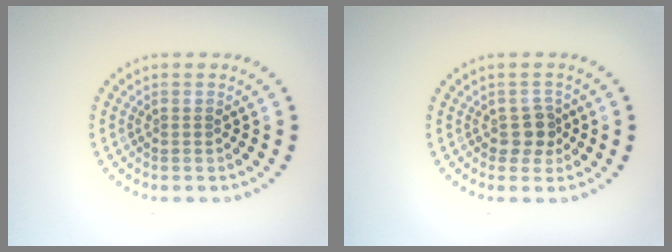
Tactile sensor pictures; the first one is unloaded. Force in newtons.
{"total": 1.8, "press": 1.5, "slide": 1.0}